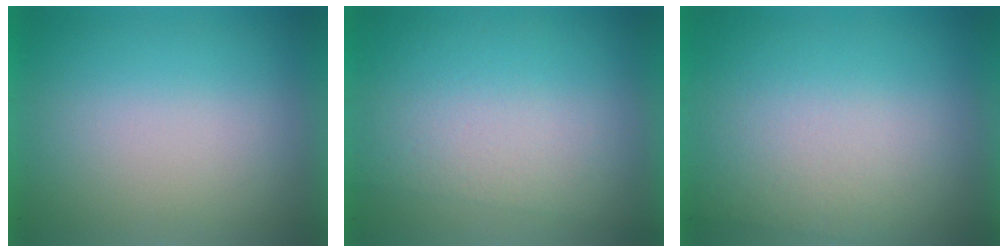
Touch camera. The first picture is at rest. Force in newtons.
{"total": 2.8}
{"total": 2.6}